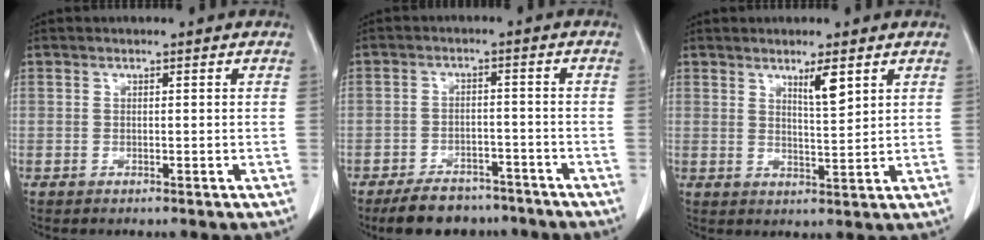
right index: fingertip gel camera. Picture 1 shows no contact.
{"total": 8.6, "force": [-7.2, 4.0, 2.7], "torque": [-0.036, 0.001, -0.109]}
{"total": 3.9, "force": [2.3, 0.4, 3.1], "torque": [-0.053, -0.004, 0.042]}